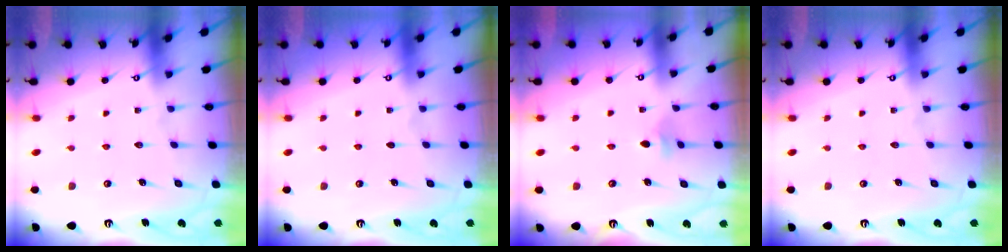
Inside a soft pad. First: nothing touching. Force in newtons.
{"total": 0.0}
{"total": 3.6, "press": 3.5, "slide": 0.8}
{"total": 0.0}